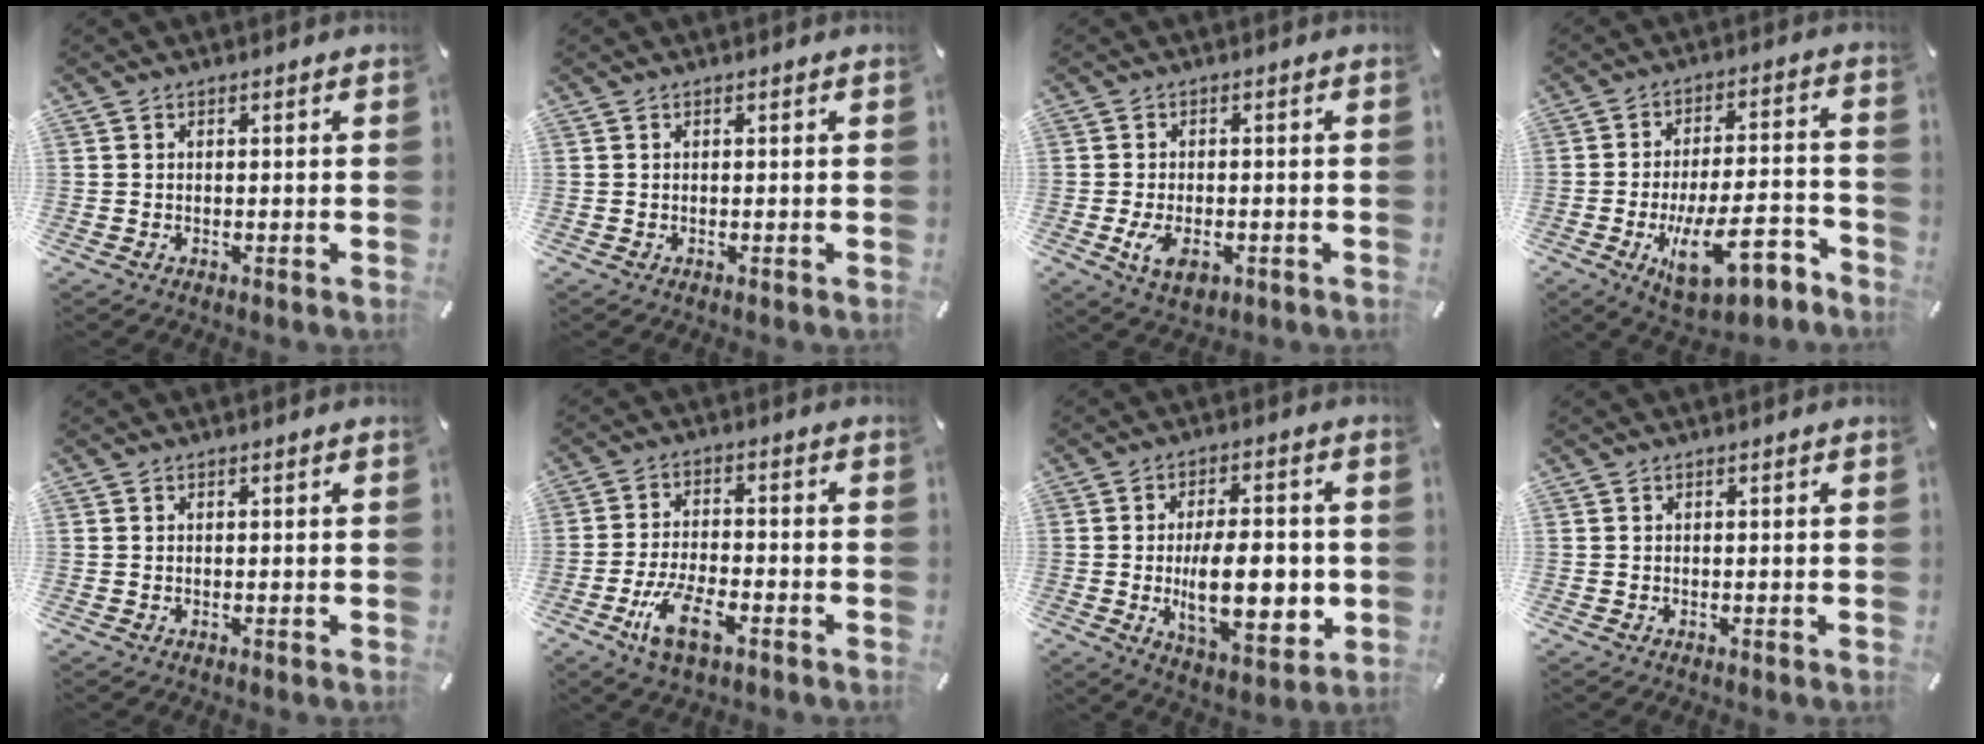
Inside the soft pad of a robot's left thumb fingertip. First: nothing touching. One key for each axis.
{"total": 0.0}
{"total": 5.7, "fx": -2.1, "fy": 3.3, "fz": 4.2, "tx": -0.100, "ty": -0.001, "tz": -0.040}
{"total": 17.1, "fx": -7.3, "fy": 7.9, "fz": 13.4, "tx": -0.187, "ty": 0.031, "tz": -0.110}
{"total": 0.0}
{"total": 9.5, "fx": -4.8, "fy": 4.1, "fz": 7.1, "tx": -0.151, "ty": 0.011, "tz": -0.089}
{"total": 17.2, "fx": -1.4, "fy": 8.2, "fz": 15.0, "tx": -0.240, "ty": -0.016, "tz": -0.018}
{"total": 0.0}